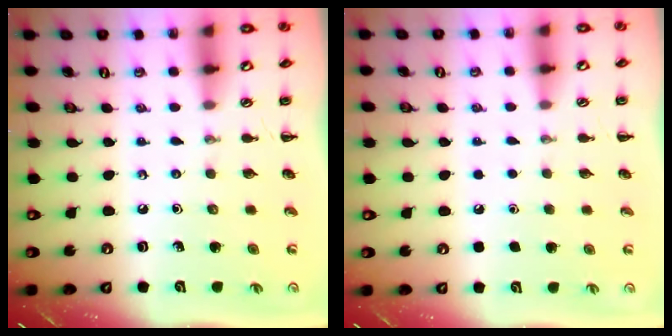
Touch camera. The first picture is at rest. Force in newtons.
{"total": 1.8, "press": 1.8, "slide": 0.1}